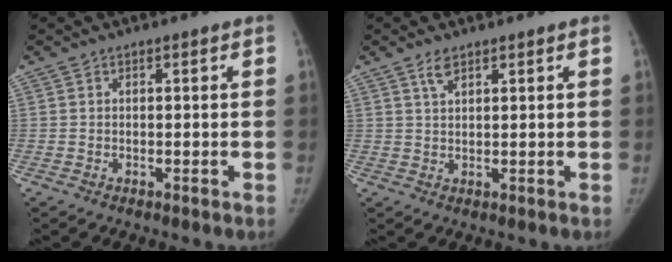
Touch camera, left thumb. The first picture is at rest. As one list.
[{"total": 2.3, "force": [1.6, 0.8, 1.4], "torque": [-0.028, -0.003, 0.036]}]